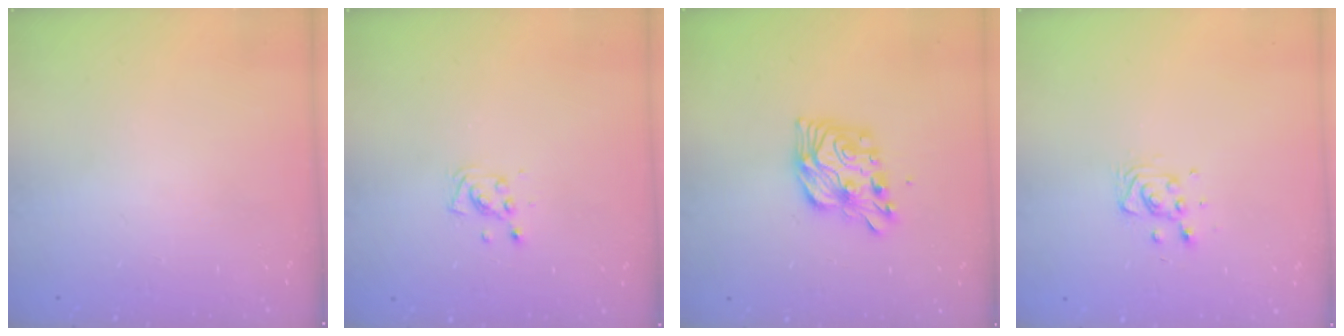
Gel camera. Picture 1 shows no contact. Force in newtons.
{"total": 5.0, "press": 4.7, "slide": 1.7}
{"total": 10.5, "press": 10.5, "slide": 1.0}
{"total": 7.3, "press": 7.1, "slide": 2.0}